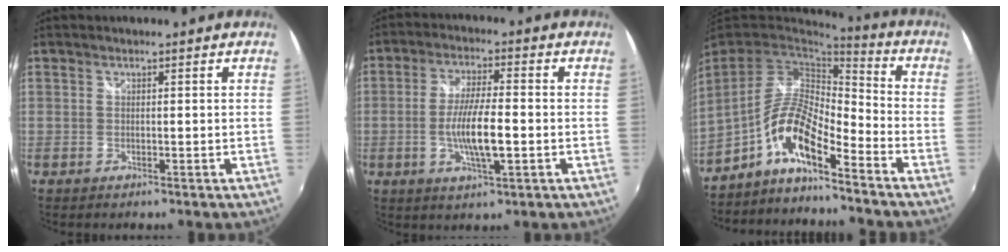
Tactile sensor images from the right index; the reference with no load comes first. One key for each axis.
{"total": 8.9, "fx": -2.0, "fy": 1.8, "fz": 8.5, "tx": -0.162, "ty": -0.007, "tz": -0.036}
{"total": 10.9, "fx": -6.9, "fy": 2.7, "fz": 8.1, "tx": -0.166, "ty": 0.004, "tz": -0.138}